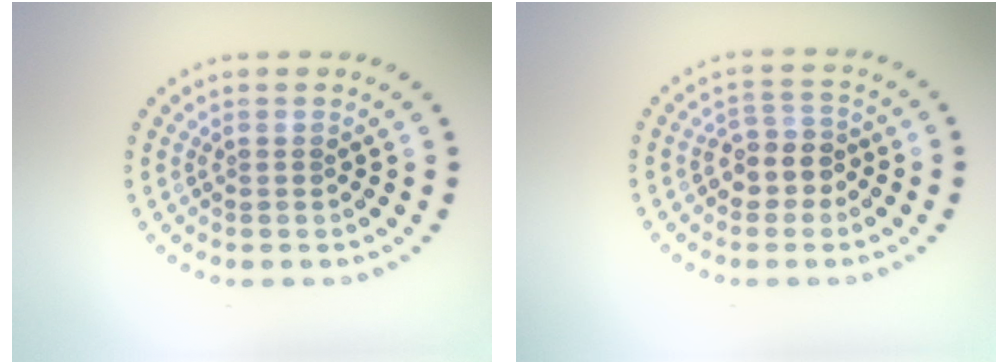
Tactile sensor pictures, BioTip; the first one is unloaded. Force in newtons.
{"total": 2.7, "press": 2.4, "slide": 1.1}